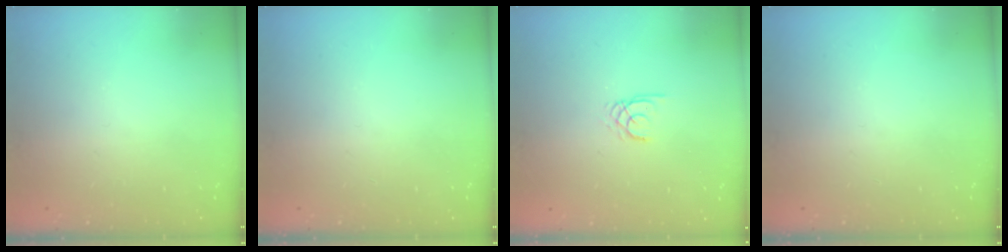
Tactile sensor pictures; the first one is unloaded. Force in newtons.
{"total": 0.0}
{"total": 1.9, "press": 1.9, "slide": 0.3}
{"total": 0.0}